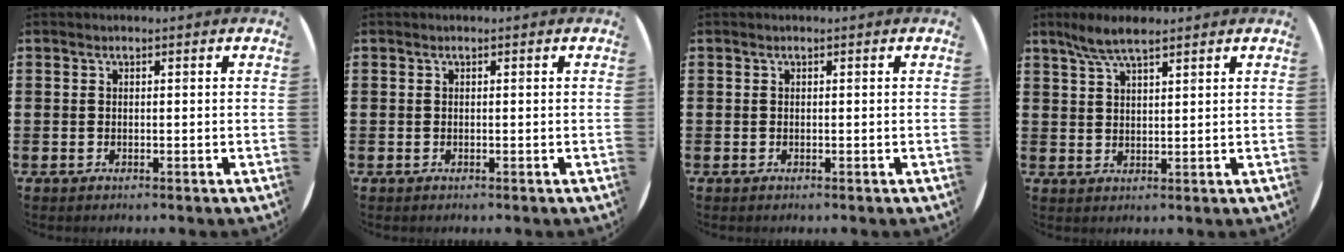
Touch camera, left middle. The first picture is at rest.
{"total": 0.0}
{"total": 0.0}
{"total": 5.0, "force": [3.9, 1.2, 2.9], "torque": [-0.066, 0.000, 0.070]}